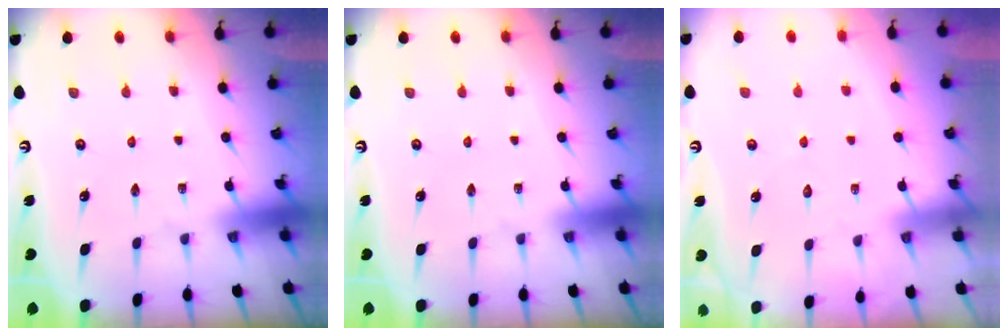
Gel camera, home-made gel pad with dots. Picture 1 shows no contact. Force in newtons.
{"total": 0.0}
{"total": 2.5, "press": 2.5, "slide": 0.3}